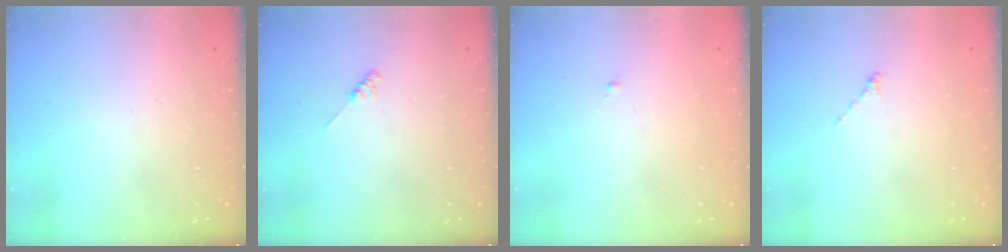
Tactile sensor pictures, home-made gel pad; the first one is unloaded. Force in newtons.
{"total": 1.8, "press": 1.7, "slide": 0.3}
{"total": 0.6, "press": 0.6, "slide": 0.2}
{"total": 0.0}